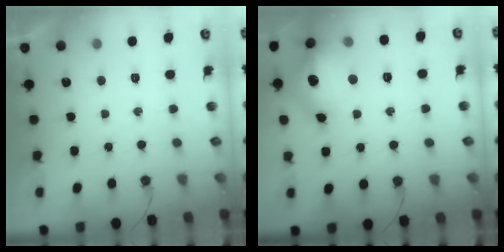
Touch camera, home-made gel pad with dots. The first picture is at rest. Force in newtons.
{"total": 17.5, "press": 17.4, "slide": 1.6}